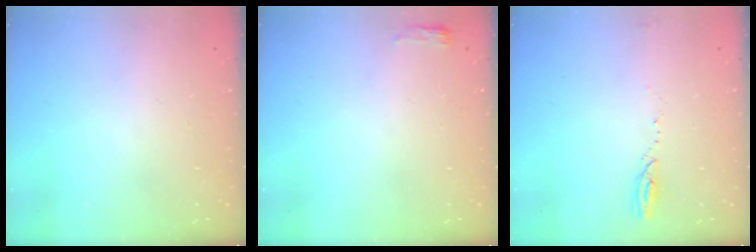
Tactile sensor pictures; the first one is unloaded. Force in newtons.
{"total": 2.8, "press": 2.6, "slide": 1.1}
{"total": 2.5, "press": 2.4, "slide": 0.3}